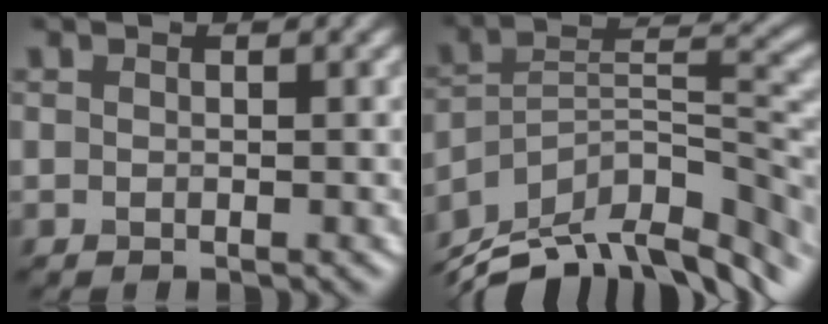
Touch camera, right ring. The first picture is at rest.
{"total": 12.9, "force": [-10.5, 4.4, 6.2], "torque": [-0.125, 0.018, -0.171]}